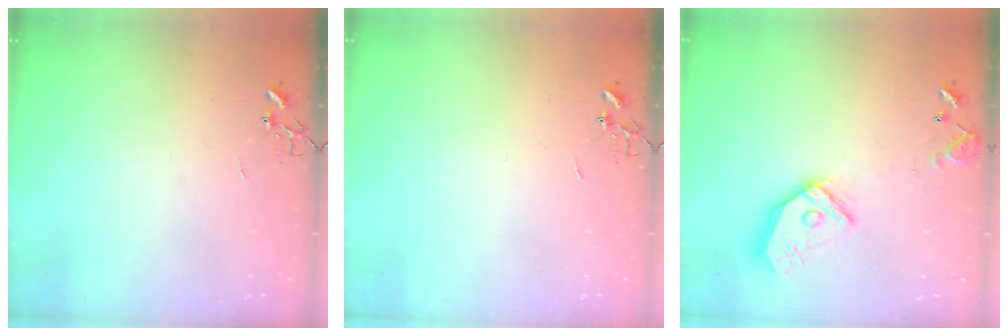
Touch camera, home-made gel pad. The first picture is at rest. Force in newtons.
{"total": 0.0}
{"total": 14.6, "press": 14.4, "slide": 1.8}